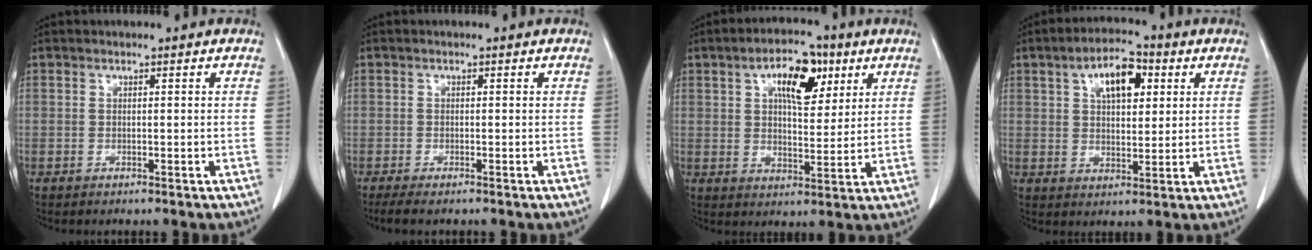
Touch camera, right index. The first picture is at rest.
{"total": 3.0, "force": [-2.4, 0.6, 1.8], "torque": [-0.028, -0.009, -0.034]}
{"total": 9.5, "force": [4.2, 4.1, 7.4], "torque": [-0.119, 0.017, 0.070]}
{"total": 8.4, "force": [3.3, 3.9, 6.8], "torque": [-0.115, 0.016, 0.055]}